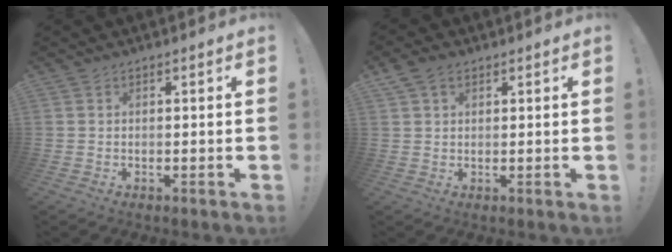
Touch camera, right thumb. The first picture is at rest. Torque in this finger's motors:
{"motor_torque": [0.72, 0.79, 0.72, 0.61, 0.12]}